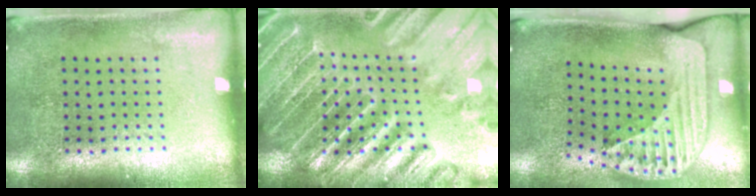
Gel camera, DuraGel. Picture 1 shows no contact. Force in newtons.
{"total": 4.4, "press": 4.0, "slide": 1.7}
{"total": 2.6, "press": 1.8, "slide": 1.9}